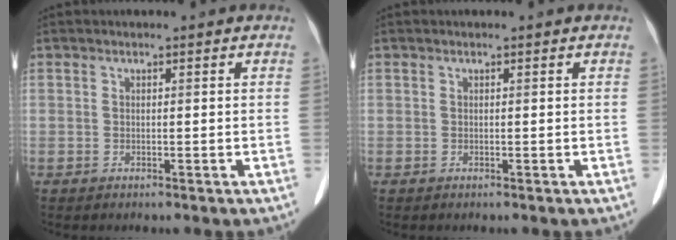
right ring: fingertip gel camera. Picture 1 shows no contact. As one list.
[{"total": 0.0}]